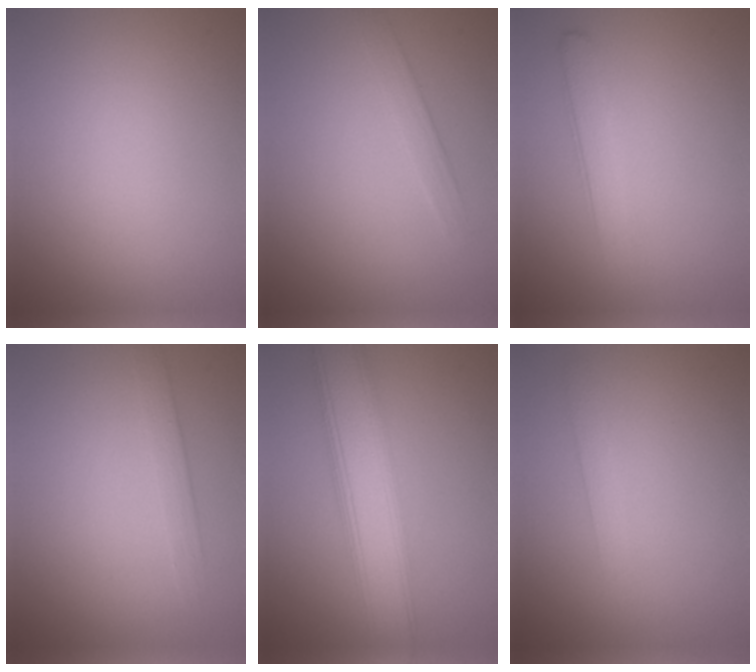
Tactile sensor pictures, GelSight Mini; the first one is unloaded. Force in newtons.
{"total": 1.5, "press": 1.5, "slide": 0.1}
{"total": 2.2, "press": 2.2, "slide": 0.1}
{"total": 1.7, "press": 1.7, "slide": 0.0}
{"total": 7.4, "press": 7.4, "slide": 0.4}
{"total": 1.4, "press": 1.4, "slide": 0.1}